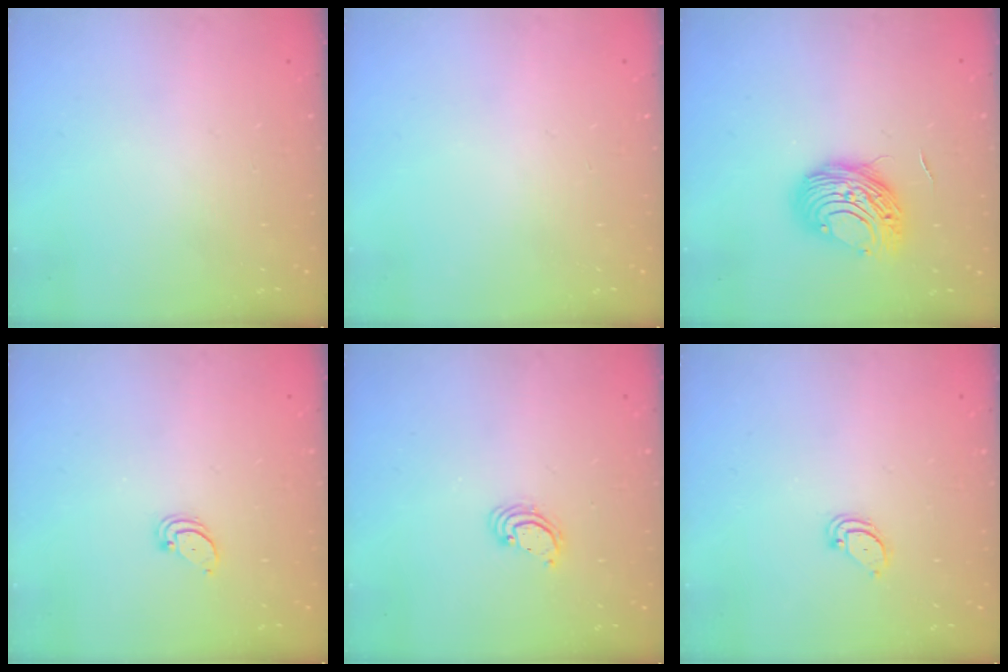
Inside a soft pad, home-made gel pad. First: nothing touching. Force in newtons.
{"total": 0.0}
{"total": 10.0, "press": 10.0, "slide": 0.8}
{"total": 2.0, "press": 2.0, "slide": 0.2}
{"total": 2.4, "press": 2.4, "slide": 0.1}
{"total": 2.6, "press": 2.6, "slide": 0.2}